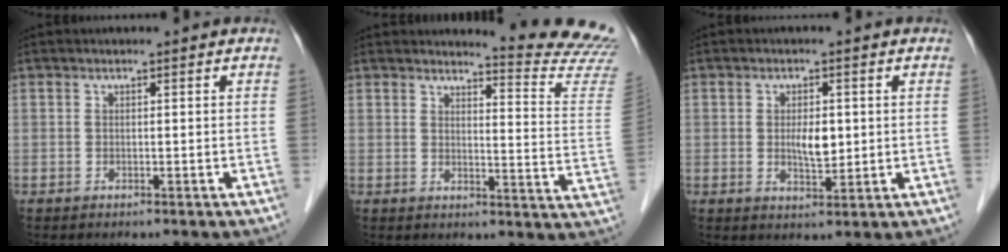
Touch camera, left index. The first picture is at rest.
{"total": 13.1, "force": [12.9, -1.6, 0.6], "torque": [-0.001, -0.140, 0.125]}
{"total": 3.8, "force": [0.3, 1.6, 3.4], "torque": [-0.063, -0.004, 0.009]}